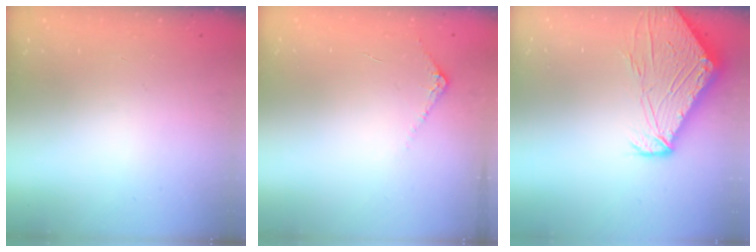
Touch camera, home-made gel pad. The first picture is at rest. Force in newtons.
{"total": 6.0, "press": 5.9, "slide": 0.7}
{"total": 12.8, "press": 12.7, "slide": 1.6}